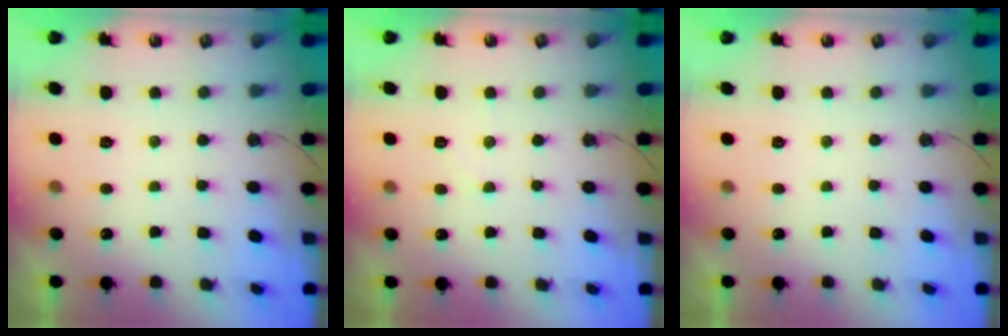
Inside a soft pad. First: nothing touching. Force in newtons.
{"total": 4.1, "press": 4.0, "slide": 0.7}
{"total": 0.0}